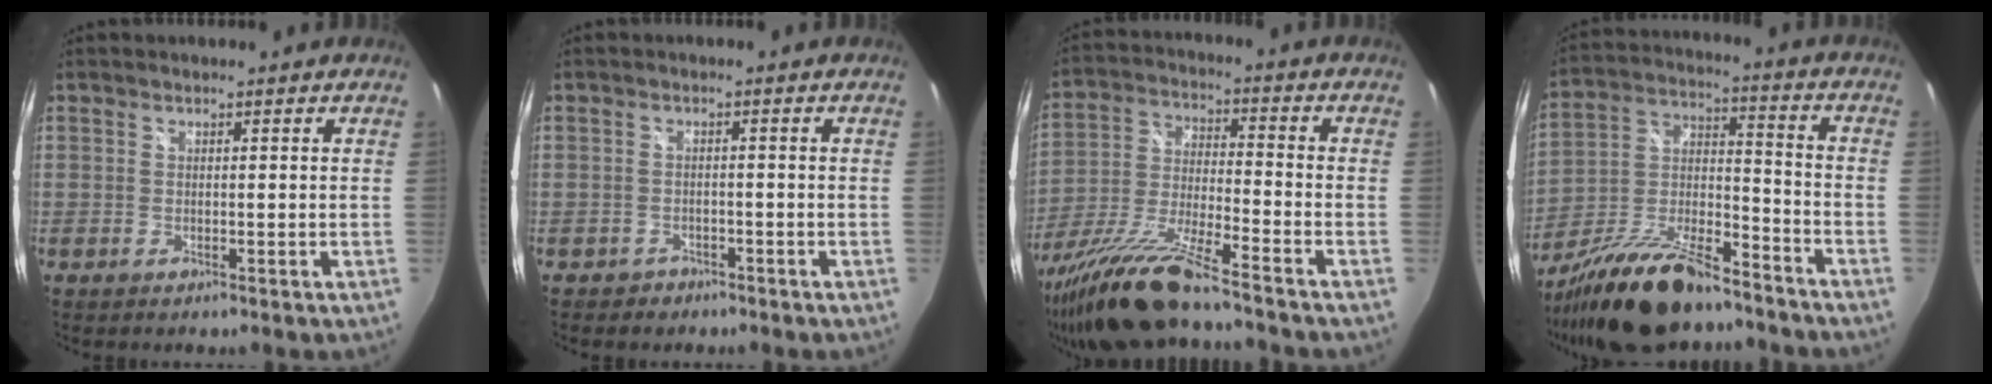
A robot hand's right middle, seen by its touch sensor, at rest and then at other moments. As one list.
[{"total": 2.6, "force": [-1.8, 1.9, 0.3], "torque": [-0.013, 0.000, -0.027]}, {"total": 15.7, "force": [-13.1, 0.0, 8.5], "torque": [-0.182, -0.031, -0.246]}, {"total": 18.4, "force": [-13.8, 5.5, 10.9], "torque": [-0.219, -0.013, -0.243]}]